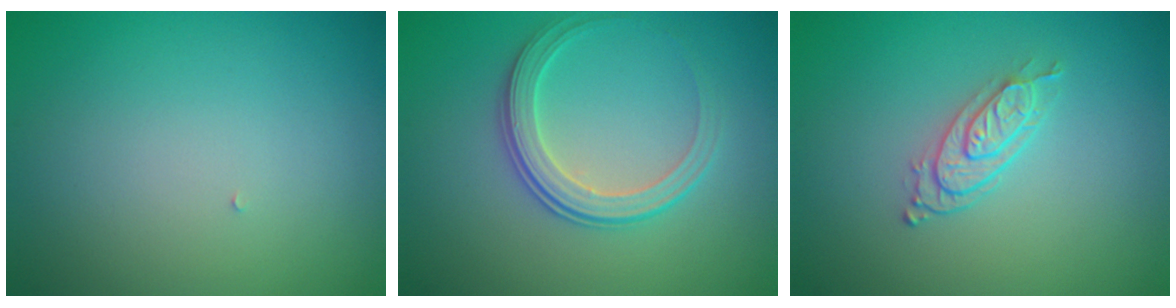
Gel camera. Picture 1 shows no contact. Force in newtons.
{"total": 3.3, "press": 2.8, "slide": 1.8}
{"total": 2.7, "press": 2.1, "slide": 1.6}